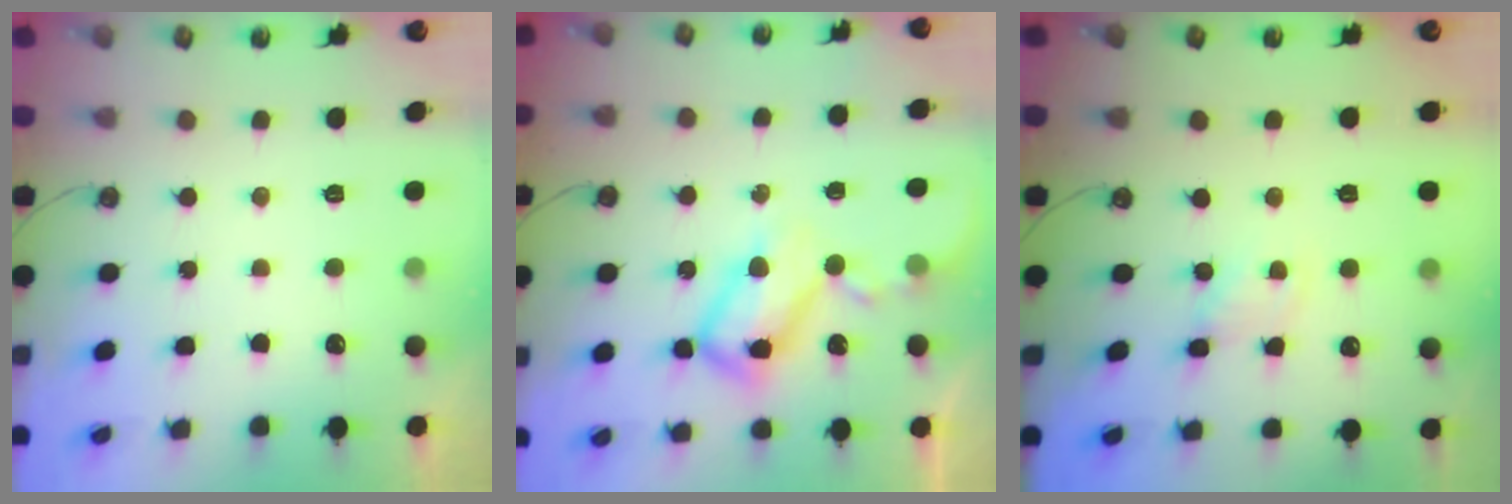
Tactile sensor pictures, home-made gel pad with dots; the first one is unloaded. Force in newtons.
{"total": 11.6, "press": 11.5, "slide": 1.8}
{"total": 1.5, "press": 1.4, "slide": 0.2}